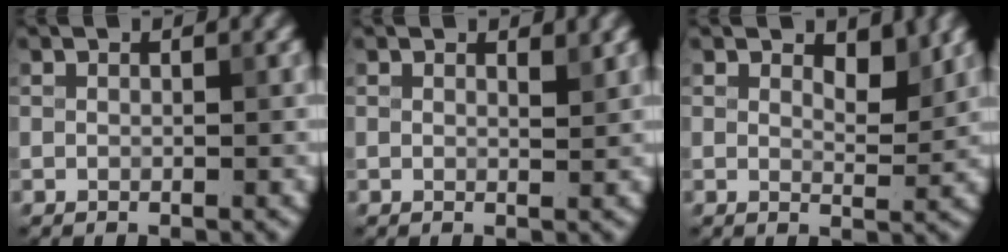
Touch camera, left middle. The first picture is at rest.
{"total": 0.8, "force": [0.6, 0.2, 0.4], "torque": [-0.006, -0.002, 0.011]}
{"total": 2.0, "force": [1.3, 0.7, 1.3], "torque": [-0.020, -0.008, 0.017]}